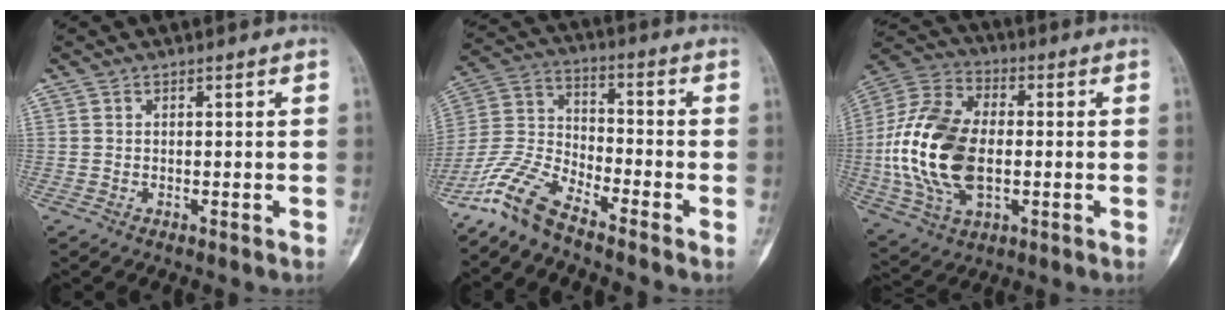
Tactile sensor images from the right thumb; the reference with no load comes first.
{"total": 9.8, "force": [-8.3, 2.5, 4.6], "torque": [-0.106, 0.060, -0.178]}
{"total": 21.1, "force": [-1.4, 12.6, 16.9], "torque": [-0.346, 0.008, -0.023]}